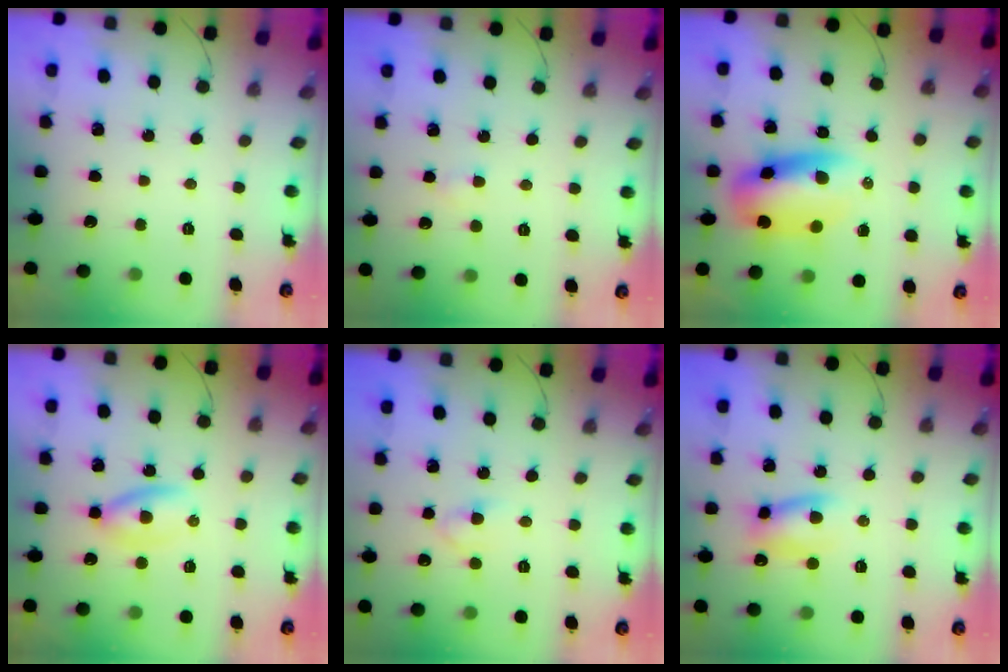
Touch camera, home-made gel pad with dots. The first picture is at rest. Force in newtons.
{"total": 1.3, "press": 1.1, "slide": 0.7}
{"total": 9.5, "press": 9.1, "slide": 2.7}
{"total": 3.6, "press": 3.5, "slide": 0.7}
{"total": 2.4, "press": 2.1, "slide": 1.1}
{"total": 8.3, "press": 8.2, "slide": 1.4}